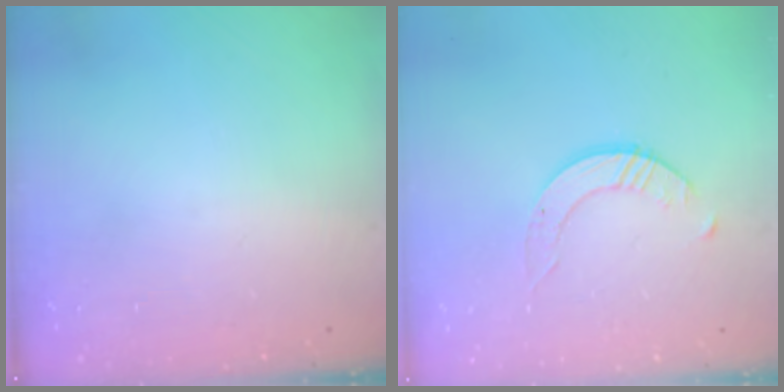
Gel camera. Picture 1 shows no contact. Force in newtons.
{"total": 1.6, "press": 1.6, "slide": 0.2}